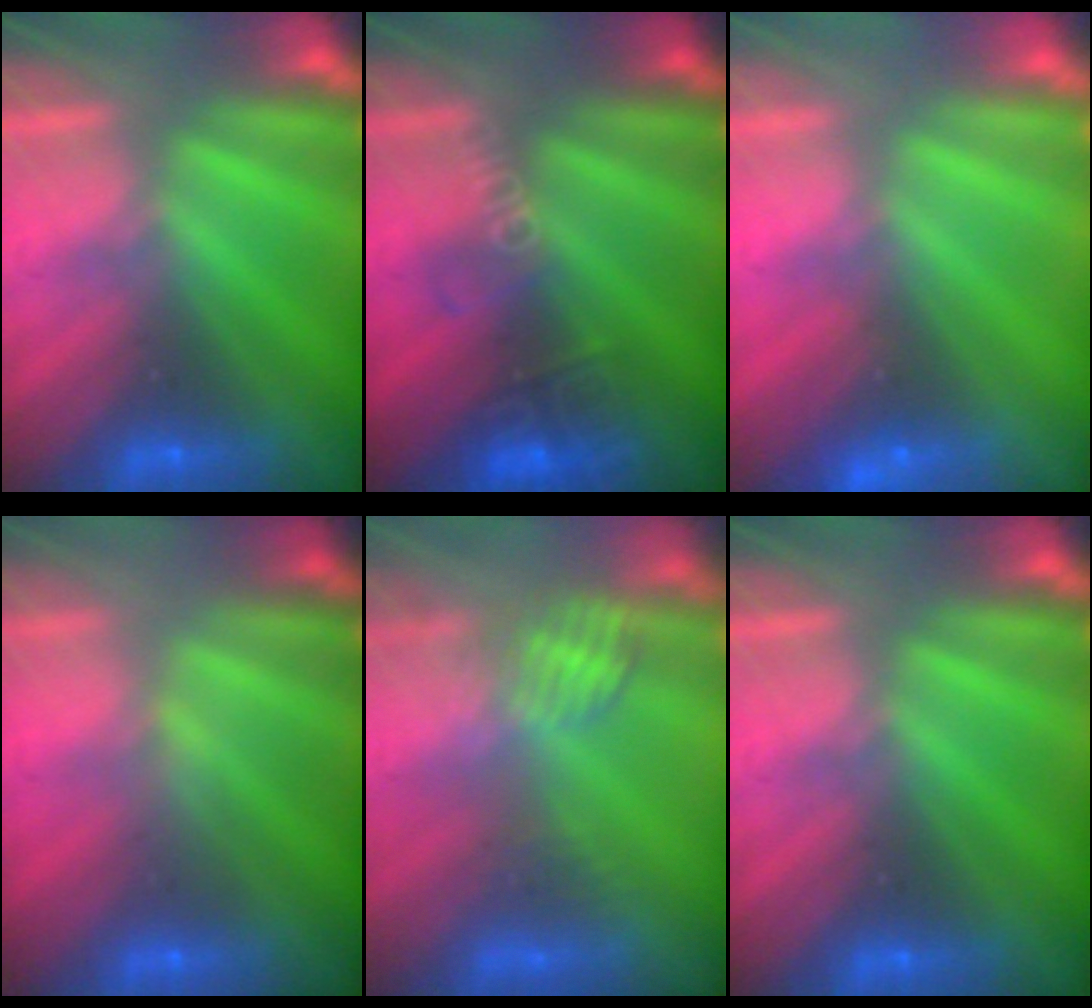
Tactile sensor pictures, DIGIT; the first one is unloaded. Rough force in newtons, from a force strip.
{"total": 2.7}
{"total": 2.3}
{"total": 2.1}
{"total": 2.5}
{"total": 0.0}